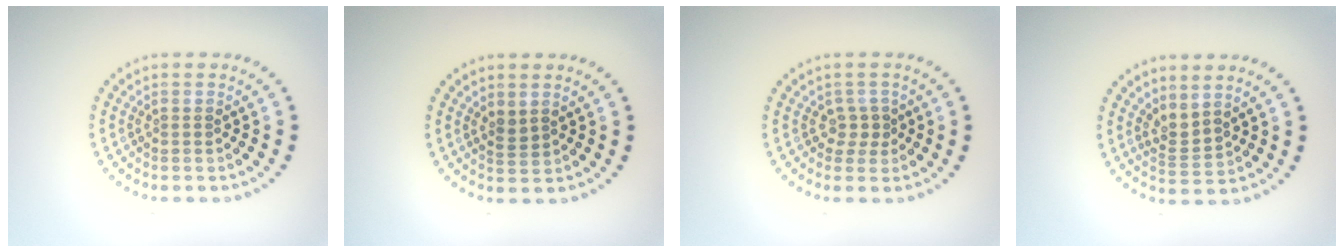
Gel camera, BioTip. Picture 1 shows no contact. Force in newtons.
{"total": 1.2, "press": 0.9, "slide": 0.7}
{"total": 1.6, "press": 1.2, "slide": 1.1}
{"total": 2.2, "press": 1.5, "slide": 1.6}